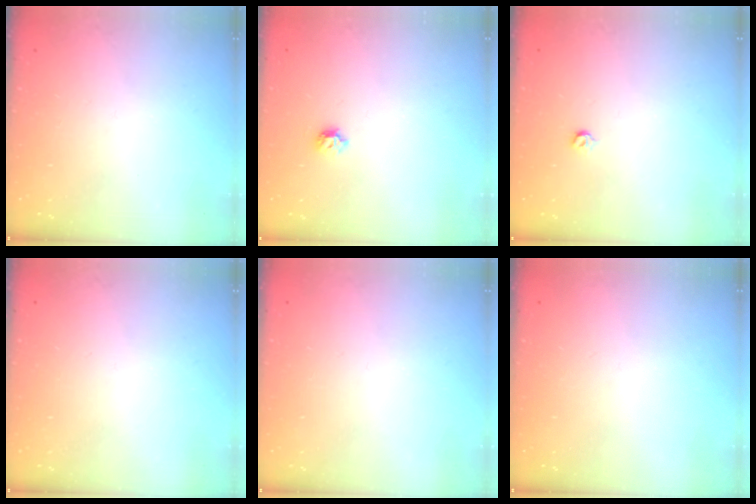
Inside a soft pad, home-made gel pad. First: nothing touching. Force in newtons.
{"total": 5.9, "press": 5.8, "slide": 0.9}
{"total": 3.6, "press": 3.6, "slide": 0.7}
{"total": 0.0}
{"total": 0.0}
{"total": 0.0}